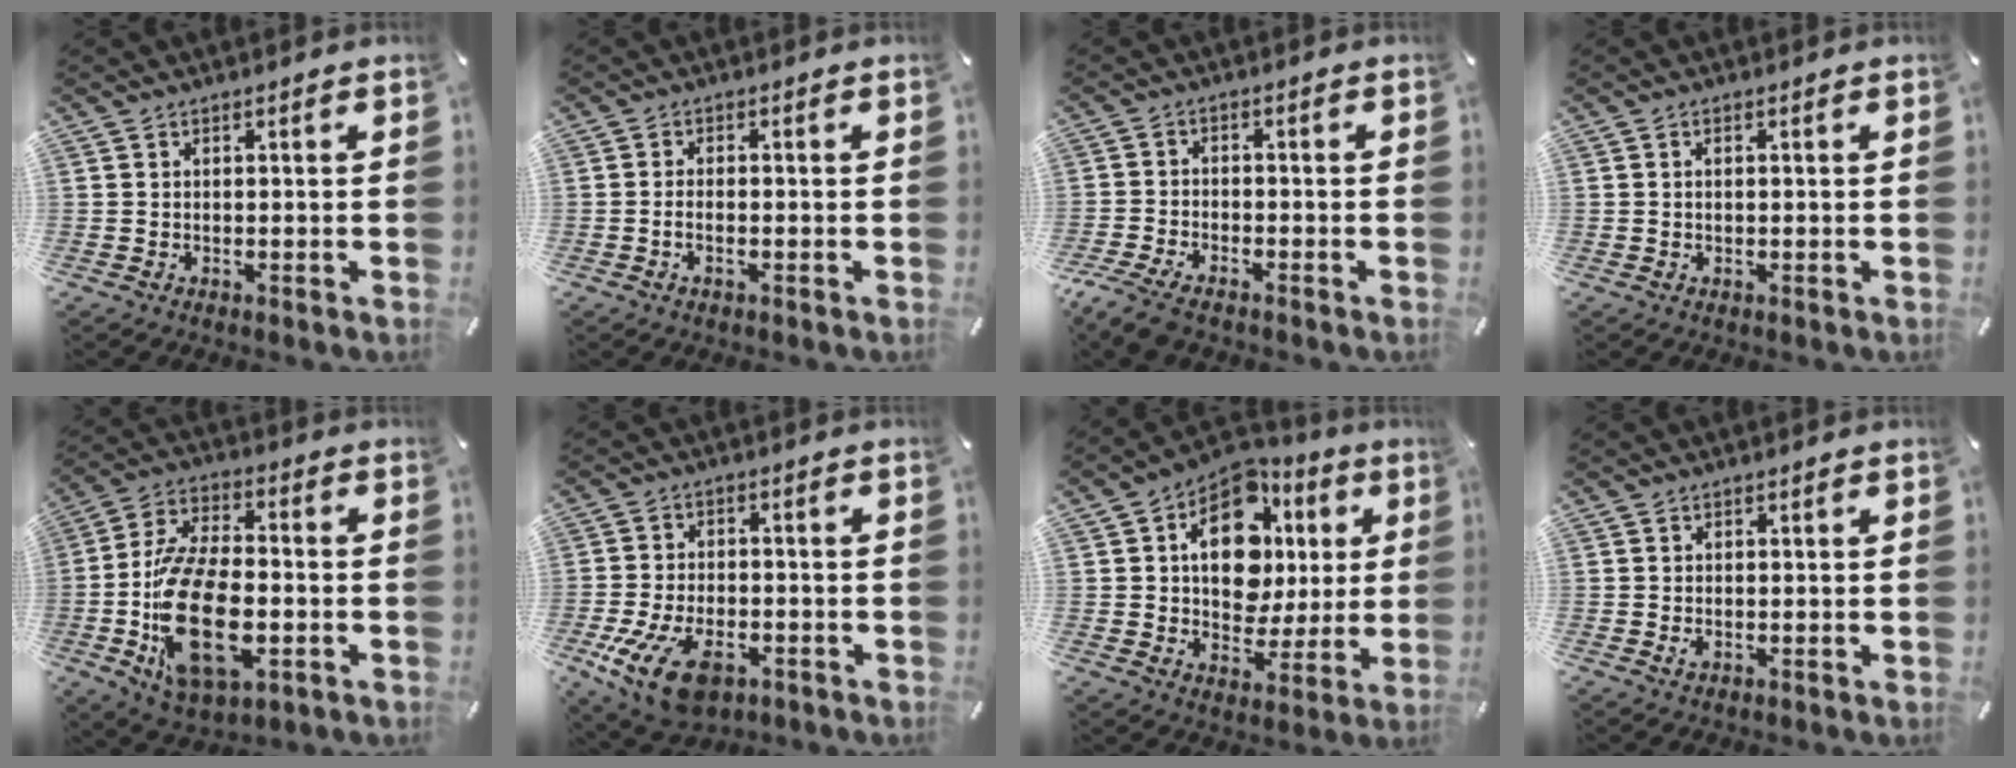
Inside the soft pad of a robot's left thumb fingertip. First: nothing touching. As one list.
[{"total": 1.9, "force": [-0.7, 0.7, 1.6], "torque": [-0.029, 0.003, -0.013]}, {"total": 5.1, "force": [-4.0, 2.0, 2.4], "torque": [-0.069, 0.006, -0.082]}, {"total": 1.0, "force": [0.1, 0.4, 0.9], "torque": [-0.018, 0.003, 0.001]}, {"total": 20.8, "force": [-5.2, 12.0, 16.2], "torque": [-0.323, 0.000, -0.086]}, {"total": 12.6, "force": [-5.8, 7.5, 8.3], "torque": [-0.175, 0.022, -0.100]}, {"total": 16.2, "force": [4.1, 12.0, 10.1], "torque": [-0.152, -0.011, 0.080]}, {"total": 1.0, "force": [-0.1, 0.7, 0.6], "torque": [-0.012, 0.002, -0.002]}]